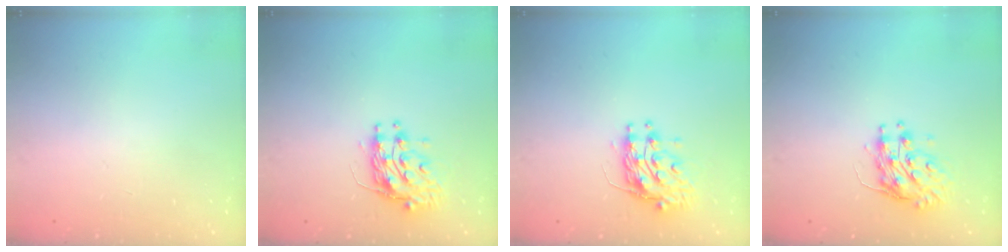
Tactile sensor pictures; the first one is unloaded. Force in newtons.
{"total": 10.4, "press": 10.4, "slide": 0.9}
{"total": 10.4, "press": 10.4, "slide": 0.9}
{"total": 9.0, "press": 9.0, "slide": 0.3}